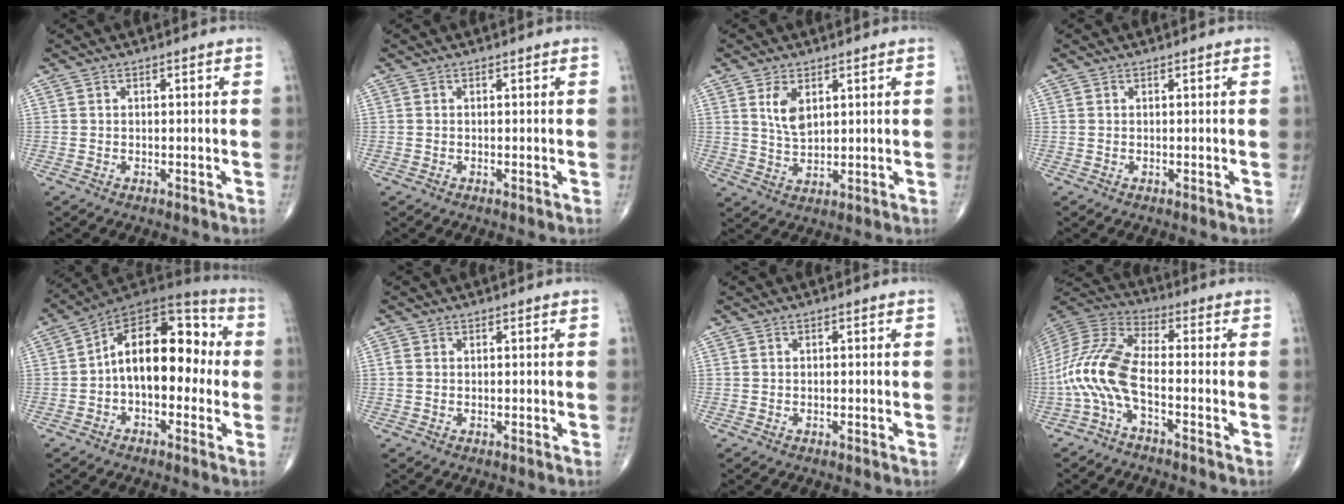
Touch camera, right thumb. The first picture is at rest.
{"total": 0.0}
{"total": 5.1, "force": [2.1, 2.7, 3.8], "torque": [-0.065, -0.013, 0.045]}
{"total": 0.0}
{"total": 16.8, "force": [-0.3, 9.8, 13.6], "torque": [-0.174, 0.051, -0.022]}
{"total": 1.0, "force": [0.0, 0.8, 0.6], "torque": [-0.016, 0.000, 0.000]}
{"total": 0.0}
{"total": 12.2, "force": [-4.1, 4.3, 10.7], "torque": [-0.247, 0.044, -0.089]}